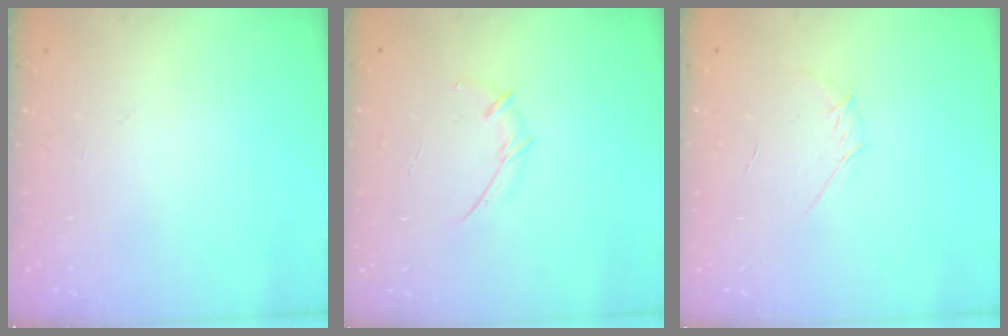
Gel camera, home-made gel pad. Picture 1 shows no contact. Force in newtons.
{"total": 4.8, "press": 4.7, "slide": 1.0}
{"total": 3.0, "press": 2.9, "slide": 0.6}